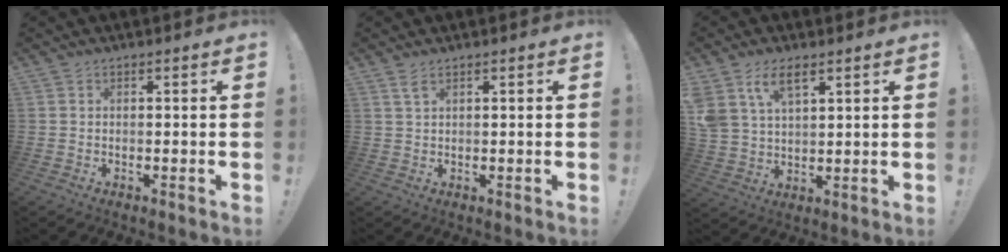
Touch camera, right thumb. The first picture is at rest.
{"total": 2.3, "force": [1.3, 0.8, 1.7], "torque": [-0.031, -0.001, 0.023]}
{"total": 9.4, "force": [5.4, 5.0, 5.7], "torque": [-0.122, -0.012, 0.106]}